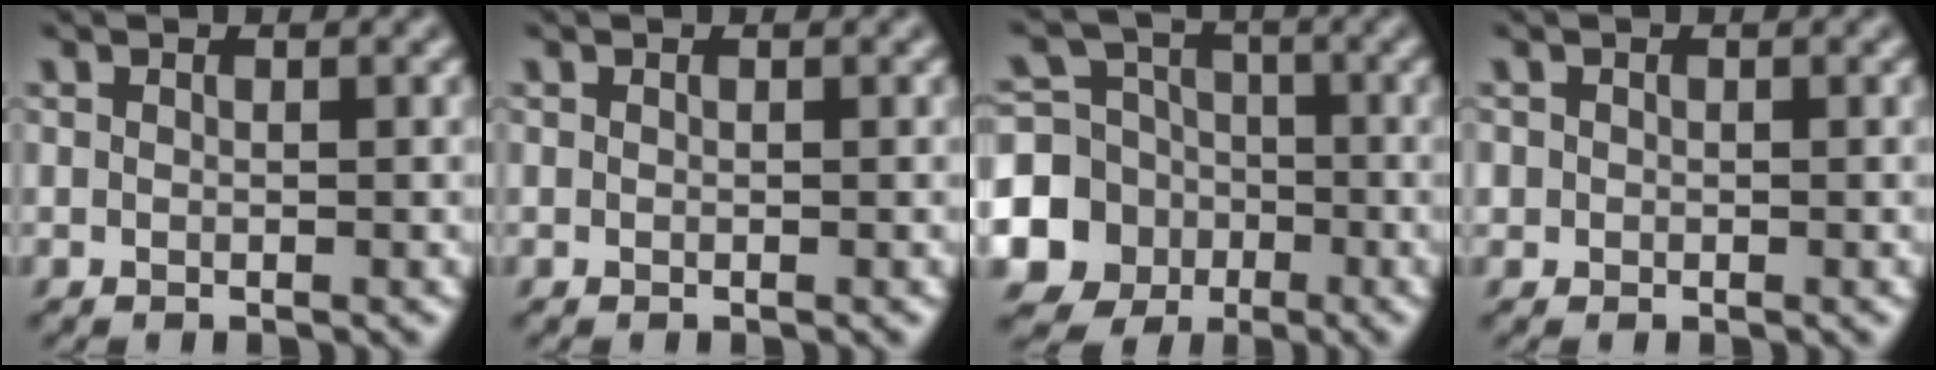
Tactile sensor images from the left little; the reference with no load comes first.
{"total": 0.0}
{"total": 11.6, "force": [-3.8, 10.6, 3.0], "torque": [-0.082, -0.026, -0.086]}
{"total": 0.6, "force": [-0.1, 0.6, 0.1], "torque": [0.003, -0.002, -0.002]}